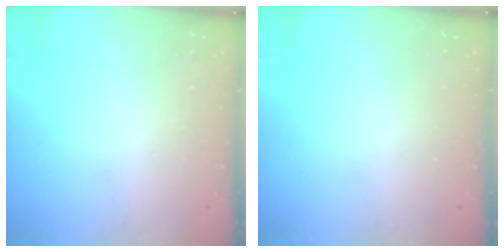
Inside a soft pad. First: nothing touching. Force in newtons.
{"total": 0.0}